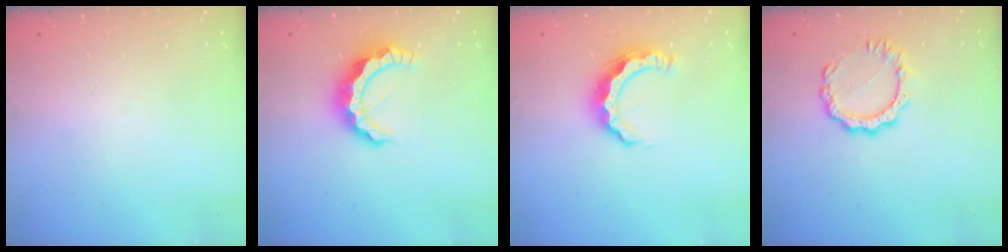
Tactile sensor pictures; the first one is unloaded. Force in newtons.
{"total": 9.0, "press": 9.0, "slide": 0.3}
{"total": 8.4, "press": 8.3, "slide": 0.8}
{"total": 8.5, "press": 8.4, "slide": 0.8}